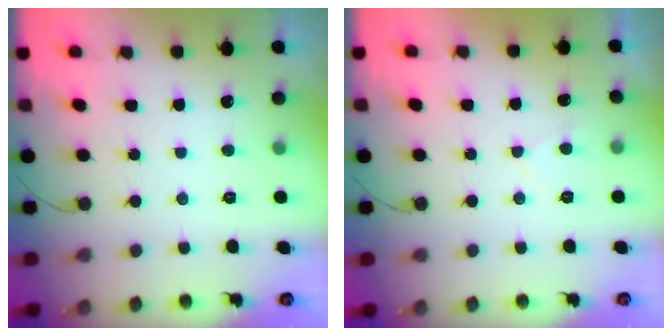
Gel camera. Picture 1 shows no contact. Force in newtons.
{"total": 2.3, "press": 2.3, "slide": 0.4}